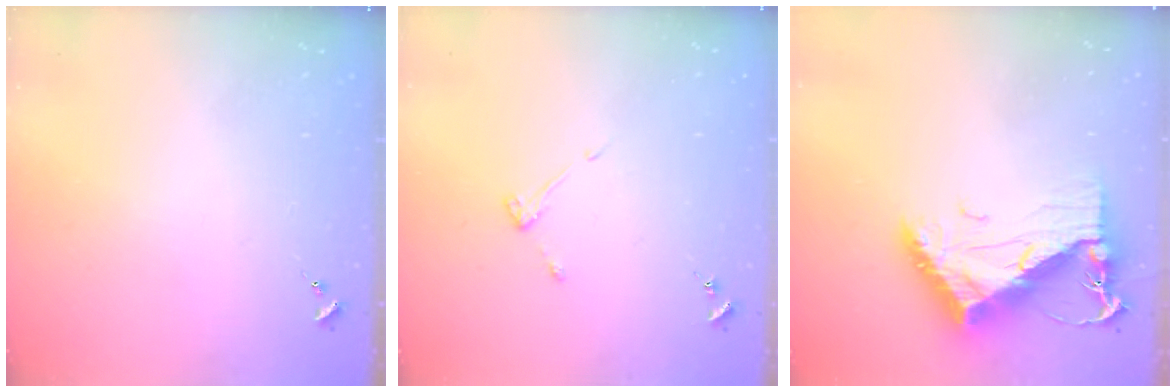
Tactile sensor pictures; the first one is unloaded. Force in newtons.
{"total": 3.6, "press": 3.5, "slide": 0.6}
{"total": 12.5, "press": 12.4, "slide": 1.1}